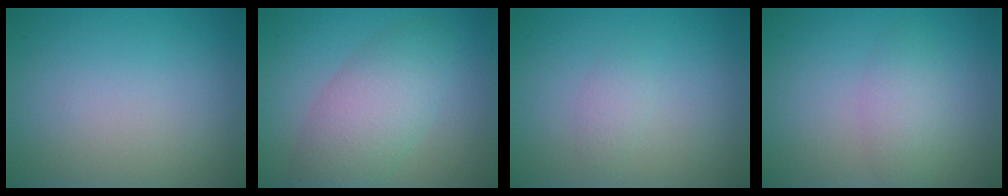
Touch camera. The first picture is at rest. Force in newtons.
{"total": 5.5, "press": 5.5, "slide": 0.2}
{"total": 1.2, "press": 1.2, "slide": 0.0}
{"total": 2.4, "press": 2.4, "slide": 0.0}